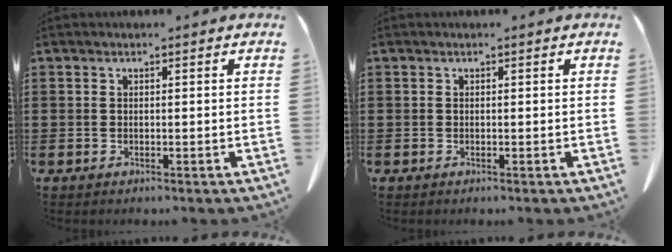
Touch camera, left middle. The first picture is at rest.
{"total": 0.0}